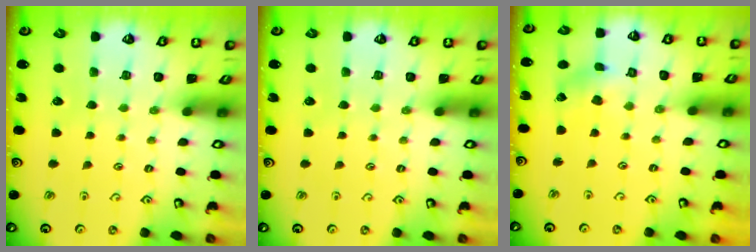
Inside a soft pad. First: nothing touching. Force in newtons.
{"total": 0.0}
{"total": 1.4, "press": 1.4, "slide": 0.2}